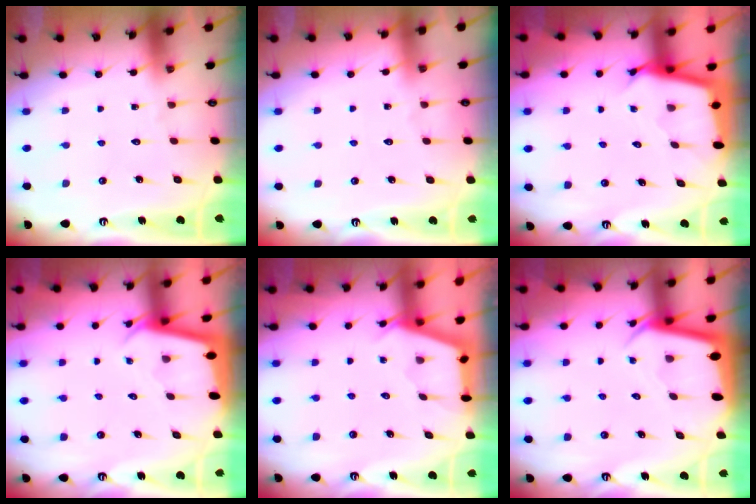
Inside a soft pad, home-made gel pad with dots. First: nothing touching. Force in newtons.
{"total": 1.4, "press": 1.4, "slide": 0.3}
{"total": 2.5, "press": 2.5, "slide": 0.1}
{"total": 2.1, "press": 2.1, "slide": 0.1}
{"total": 2.9, "press": 2.9, "slide": 0.3}
{"total": 2.4, "press": 2.4, "slide": 0.1}